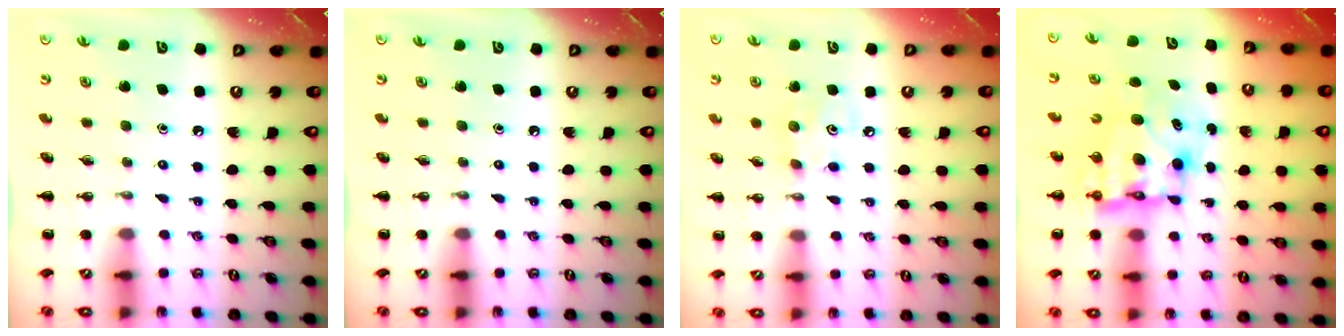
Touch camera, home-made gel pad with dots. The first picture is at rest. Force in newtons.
{"total": 0.0}
{"total": 3.6, "press": 3.6, "slide": 0.6}
{"total": 9.6, "press": 9.3, "slide": 2.2}